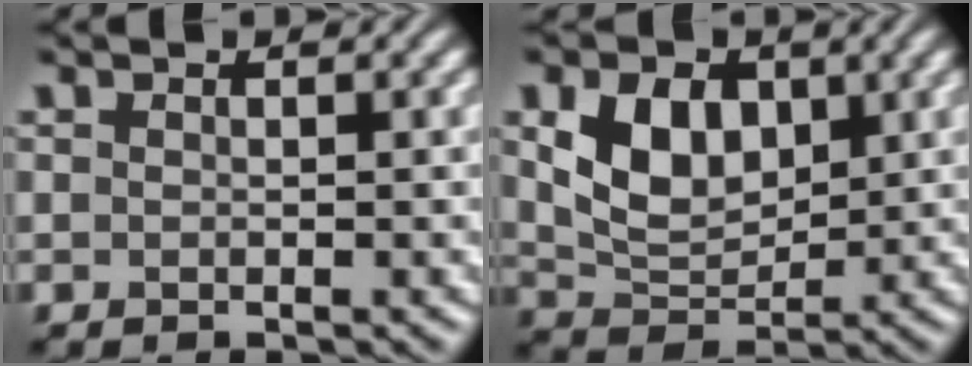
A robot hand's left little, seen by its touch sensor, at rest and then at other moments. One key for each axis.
{"total": 5.5, "fx": 1.6, "fy": 3.7, "fz": 3.7, "tx": -0.077, "ty": -0.004, "tz": 0.032}